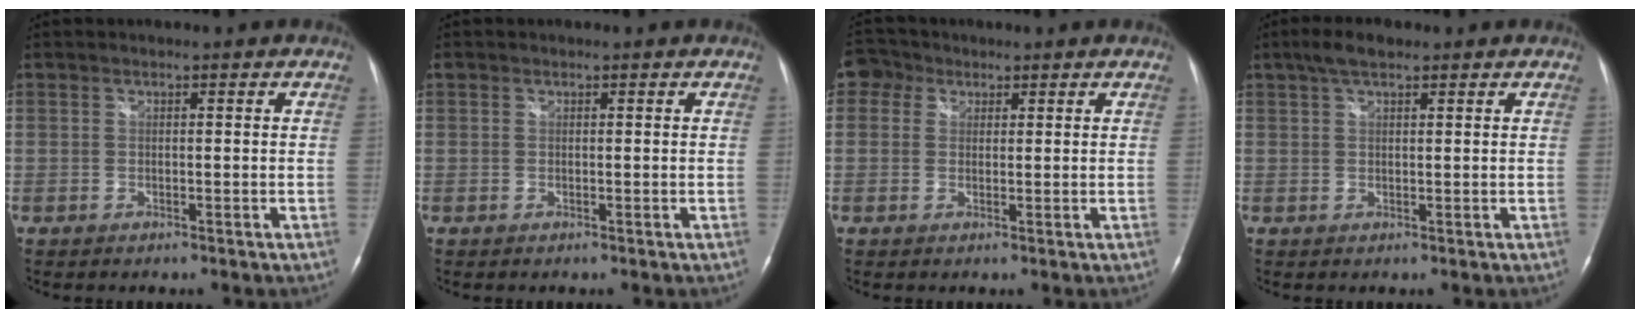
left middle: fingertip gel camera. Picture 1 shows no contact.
{"total": 0.0}
{"total": 3.7, "force": [1.7, 3.2, 0.9], "torque": [-0.021, 0.015, 0.029]}
{"total": 3.8, "force": [2.6, 1.2, 2.4], "torque": [-0.055, 0.015, 0.048]}